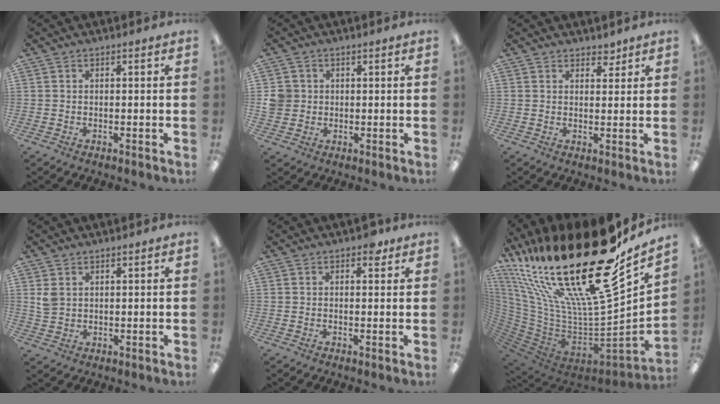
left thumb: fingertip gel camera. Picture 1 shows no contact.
{"total": 4.2, "force": [0.7, 4.0, 0.8], "torque": [-0.015, 0.006, 0.013]}
{"total": 2.8, "force": [2.4, 1.3, 0.4], "torque": [0.005, -0.012, 0.043]}
{"total": 3.4, "force": [1.7, 2.4, 1.6], "torque": [-0.034, 0.002, 0.034]}
{"total": 2.6, "force": [1.6, 1.5, 1.4], "torque": [-0.005, -0.004, 0.022]}
{"total": 37.9, "force": [22.4, 13.7, 27.4], "torque": [-0.432, -0.203, 0.414]}